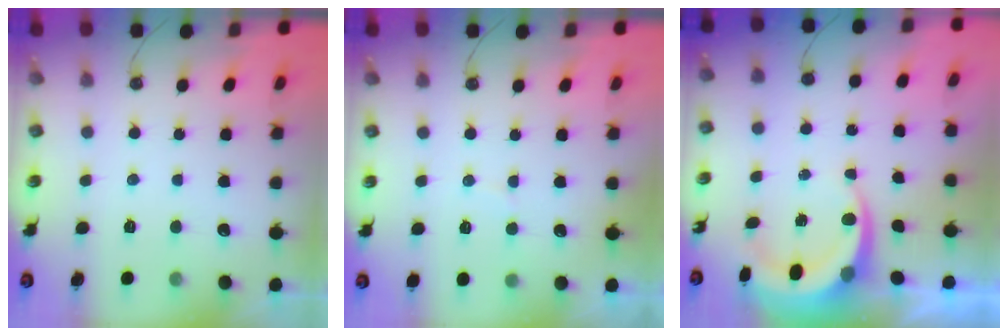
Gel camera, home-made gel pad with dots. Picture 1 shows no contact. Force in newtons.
{"total": 2.3, "press": 2.0, "slide": 1.2}
{"total": 7.2, "press": 7.0, "slide": 1.8}